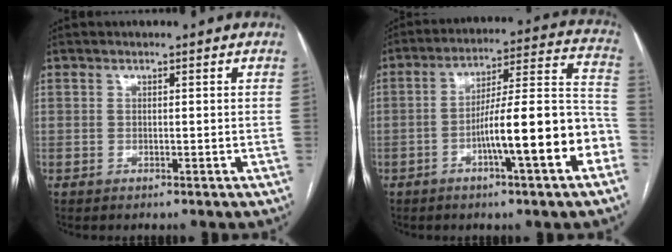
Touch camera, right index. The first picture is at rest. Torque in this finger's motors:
{"motor_torque": [2.14, 0.00, 1.02, 0.21]}